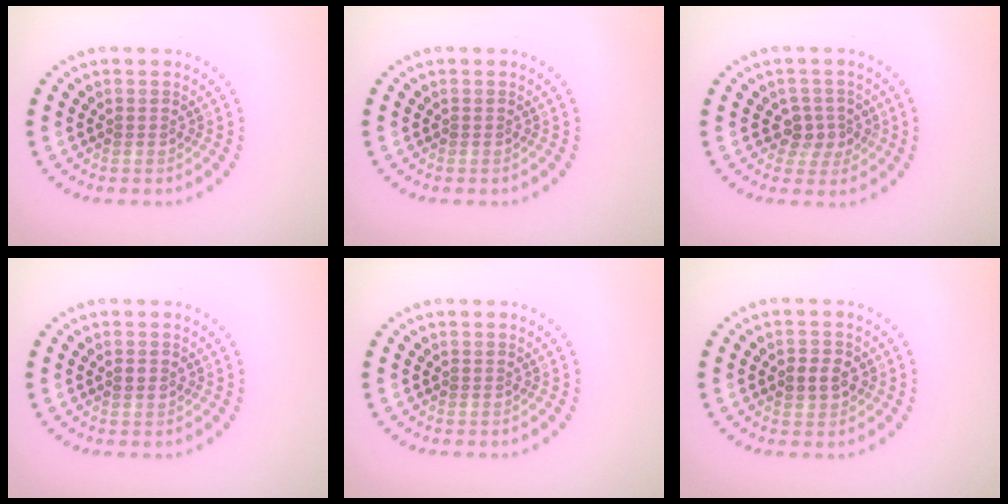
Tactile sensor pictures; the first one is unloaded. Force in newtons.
{"total": 0.0}
{"total": 2.4, "press": 2.2, "slide": 1.1}
{"total": 1.3, "press": 1.3, "slide": 0.1}
{"total": 0.0}
{"total": 2.3, "press": 2.3, "slide": 0.4}